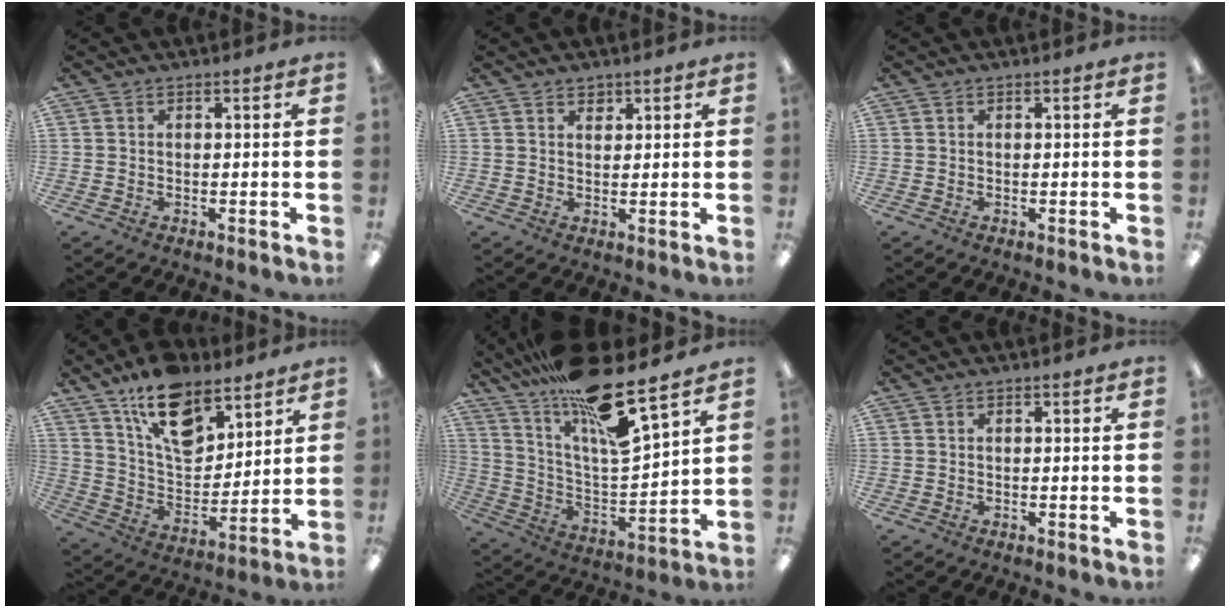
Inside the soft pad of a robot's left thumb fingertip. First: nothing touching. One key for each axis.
{"total": 2.0, "fx": 1.5, "fy": 1.1, "fz": 0.5, "tx": 0.005, "ty": -0.008, "tz": 0.026}
{"total": 0.0}
{"total": 16.3, "fx": 10.9, "fy": 8.5, "fz": 8.7, "tx": -0.143, "ty": -0.056, "tz": 0.195}
{"total": 19.8, "fx": 15.7, "fy": 3.0, "fz": 11.7, "tx": -0.213, "ty": -0.107, "tz": 0.260}
{"total": 0.0}